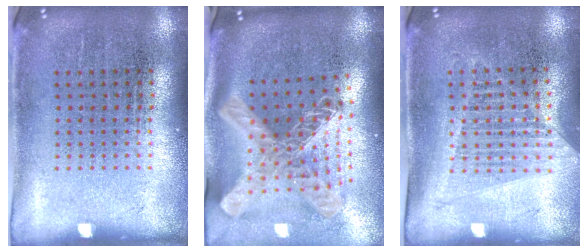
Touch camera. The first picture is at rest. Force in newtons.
{"total": 3.0, "press": 2.1, "slide": 2.1}
{"total": 1.2, "press": 1.1, "slide": 0.5}